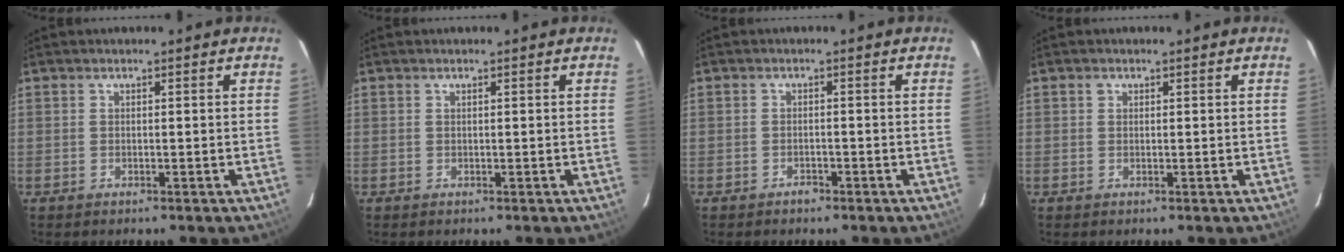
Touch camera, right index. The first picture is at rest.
{"total": 0.0}
{"total": 1.4, "force": [-1.2, 0.7, 0.2], "torque": [-0.003, 0.001, -0.018]}
{"total": 0.7, "force": [0.3, 0.6, 0.1], "torque": [-0.003, 0.004, 0.004]}